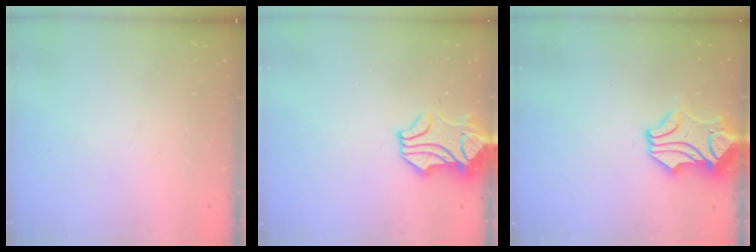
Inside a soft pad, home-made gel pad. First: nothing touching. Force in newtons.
{"total": 2.3, "press": 1.8, "slide": 1.4}
{"total": 2.7, "press": 2.3, "slide": 1.5}